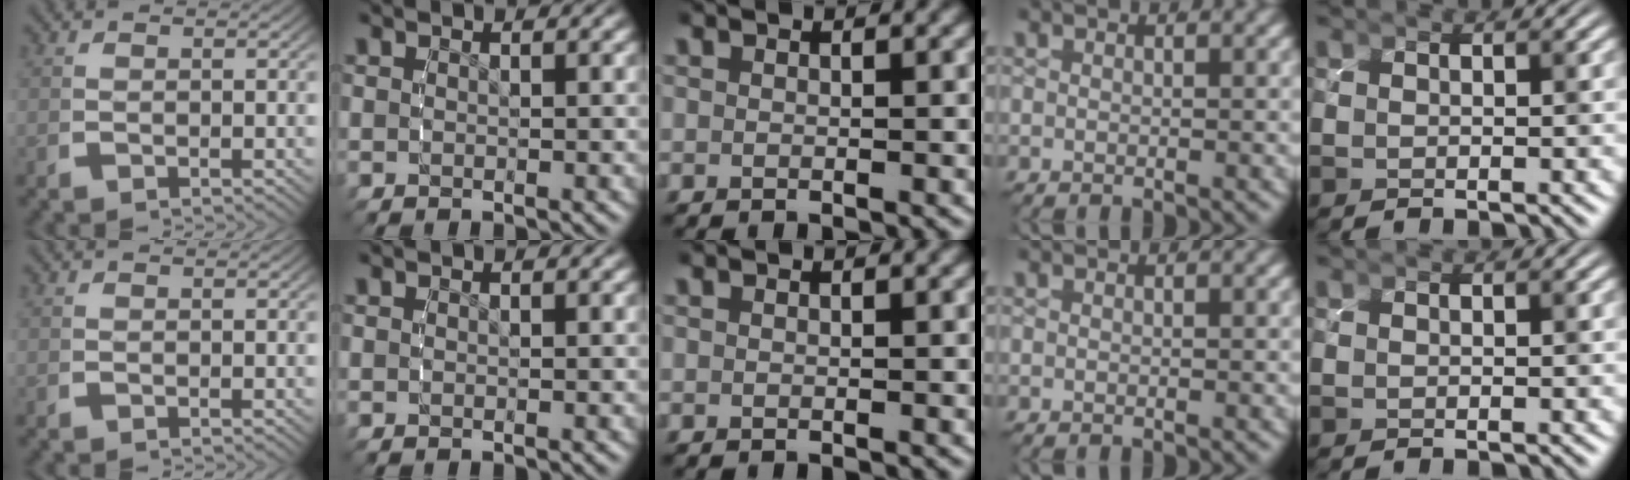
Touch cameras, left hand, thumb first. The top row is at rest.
{}